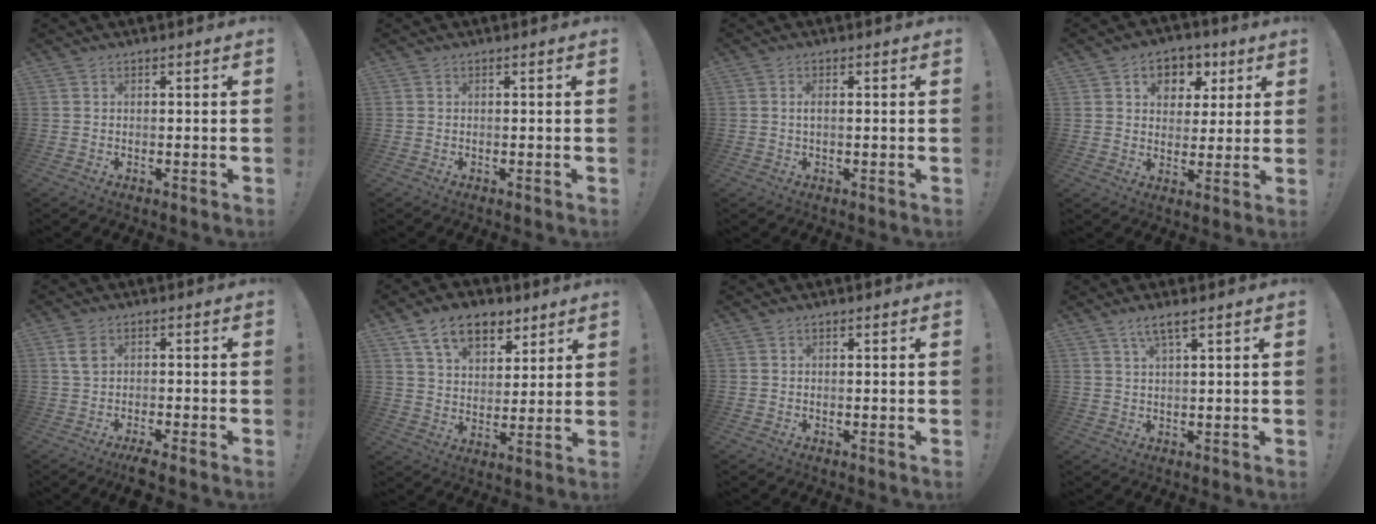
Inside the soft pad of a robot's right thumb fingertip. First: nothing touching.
{"total": 0.0}
{"total": 1.5, "force": [-0.1, 0.3, 1.4], "torque": [-0.022, -0.001, -0.002]}
{"total": 8.4, "force": [3.4, 7.0, 3.3], "torque": [-0.033, -0.016, 0.064]}
{"total": 4.5, "force": [-1.2, 1.5, 4.0], "torque": [-0.086, -0.001, -0.021]}
{"total": 13.1, "force": [7.8, 8.0, 6.8], "torque": [-0.107, -0.033, 0.146]}
{"total": 0.0}
{"total": 3.6, "force": [2.3, 0.2, 2.7], "torque": [-0.063, -0.001, 0.041]}